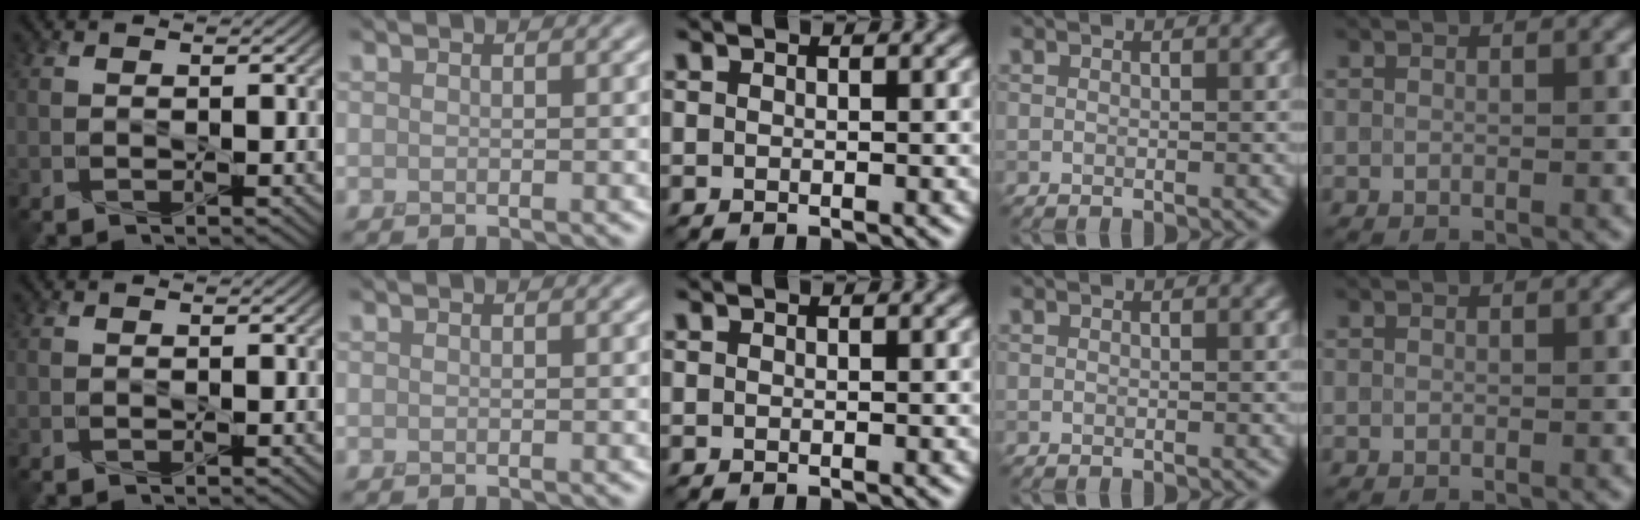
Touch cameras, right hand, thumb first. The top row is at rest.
{}